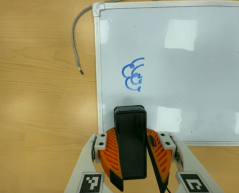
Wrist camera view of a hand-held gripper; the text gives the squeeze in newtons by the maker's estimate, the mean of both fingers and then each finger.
{"total": 9.0, "left": 9.5, "right": 8.5}